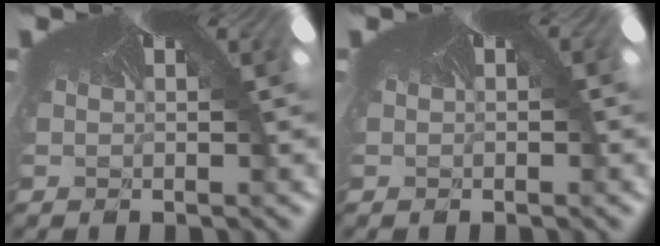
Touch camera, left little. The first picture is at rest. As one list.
[{"total": 0.7, "force": [0.1, 0.4, 0.5], "torque": [-0.008, 0.003, -0.001]}]